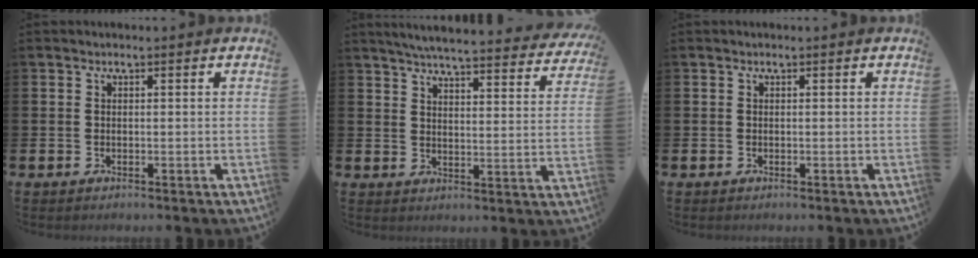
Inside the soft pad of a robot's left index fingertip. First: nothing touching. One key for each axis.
{"total": 5.3, "fx": 5.0, "fy": 0.3, "fz": 1.6, "tx": -0.047, "ty": -0.042, "tz": 0.084}
{"total": 0.0}